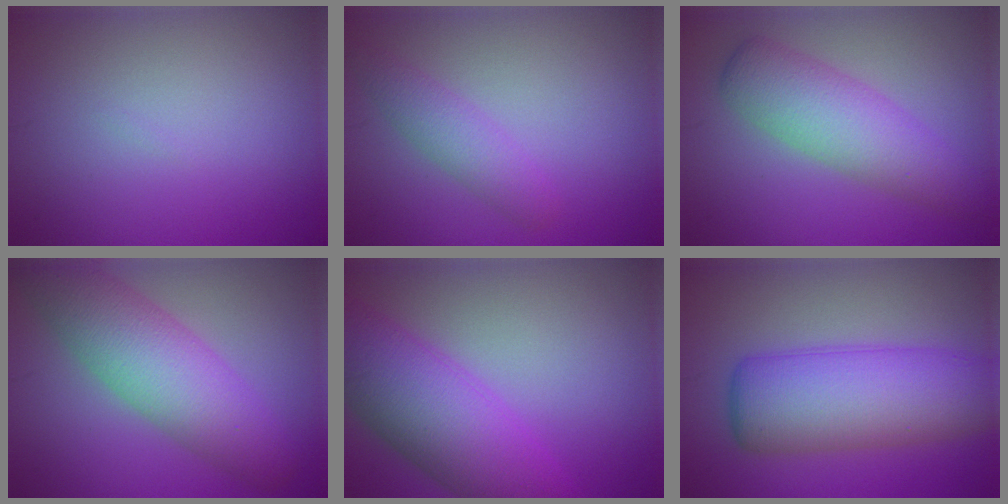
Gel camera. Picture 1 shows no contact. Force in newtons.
{"total": 2.5, "press": 2.5, "slide": 0.1}
{"total": 5.7, "press": 5.7, "slide": 0.1}
{"total": 7.7, "press": 7.7, "slide": 0.3}
{"total": 8.6, "press": 8.6, "slide": 0.3}
{"total": 9.1, "press": 9.1, "slide": 0.5}